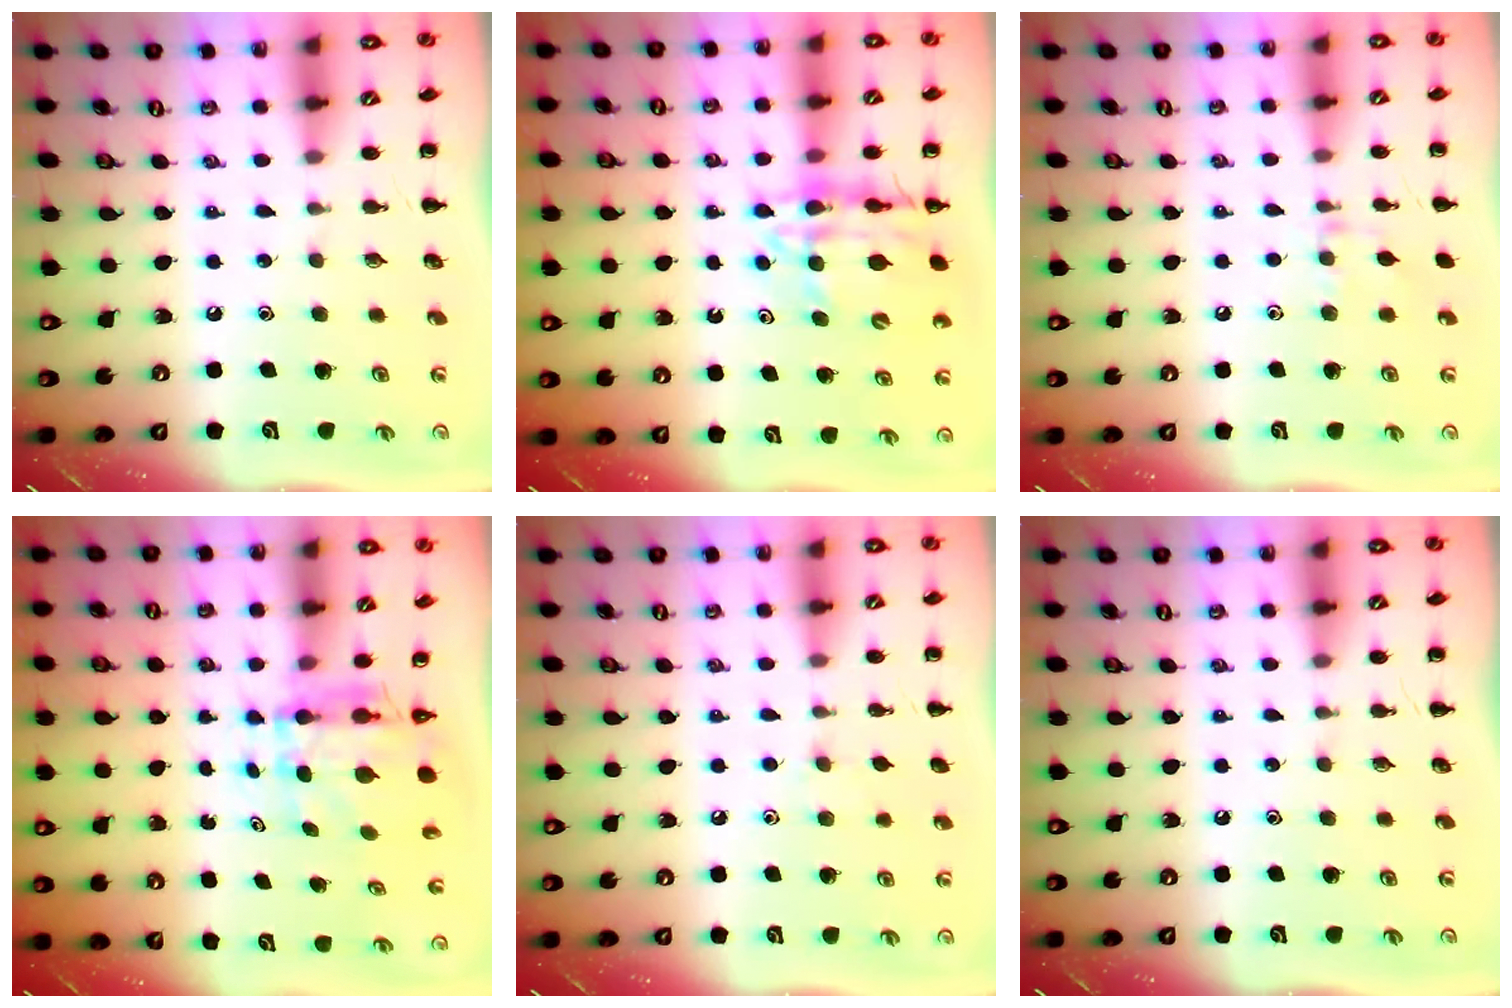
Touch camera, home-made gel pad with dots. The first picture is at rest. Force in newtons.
{"total": 13.5, "press": 13.1, "slide": 3.4}
{"total": 6.5, "press": 6.3, "slide": 1.6}
{"total": 4.9, "press": 4.5, "slide": 1.9}
{"total": 4.6, "press": 4.3, "slide": 1.5}
{"total": 0.0}